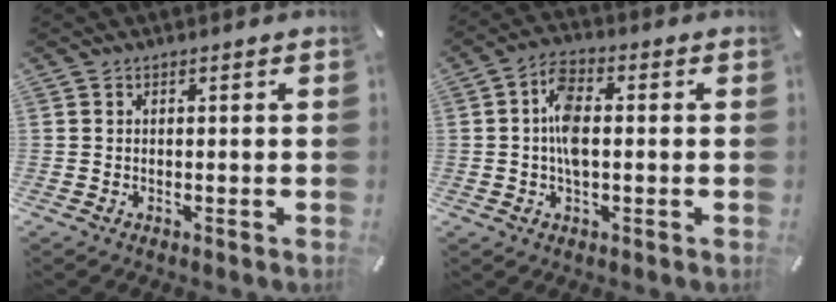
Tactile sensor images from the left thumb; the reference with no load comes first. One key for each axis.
{"total": 7.5, "fx": -0.1, "fy": 4.0, "fz": 6.4, "tx": -0.126, "ty": 0.003, "tz": -0.005}